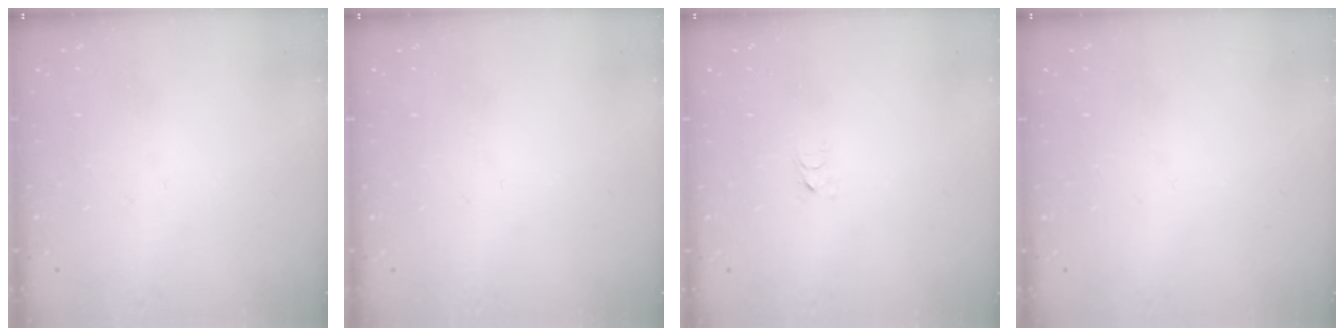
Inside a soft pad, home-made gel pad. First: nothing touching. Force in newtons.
{"total": 0.0}
{"total": 2.6, "press": 2.6, "slide": 0.2}
{"total": 0.0}